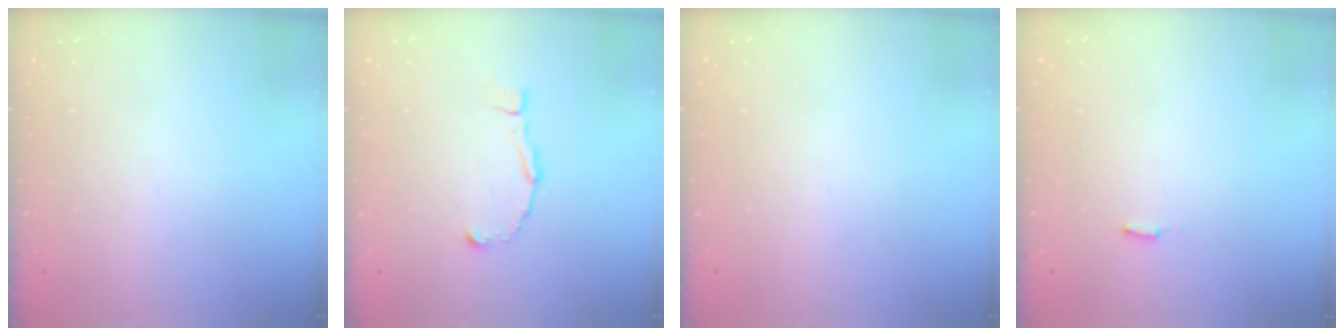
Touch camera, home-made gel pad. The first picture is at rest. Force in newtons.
{"total": 2.5, "press": 2.5, "slide": 0.2}
{"total": 0.0}
{"total": 4.3, "press": 4.2, "slide": 0.3}